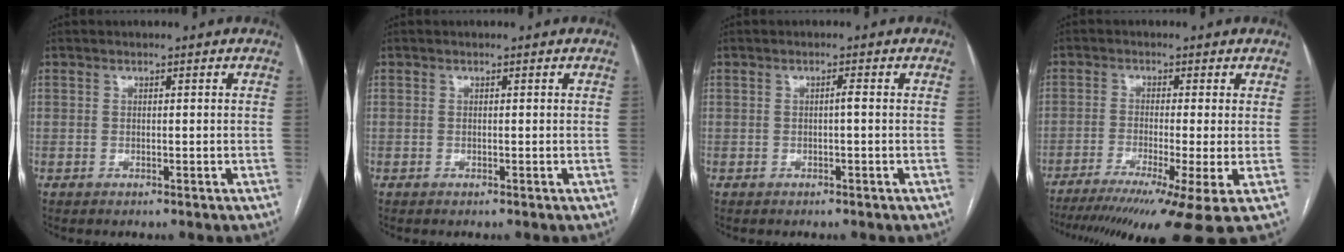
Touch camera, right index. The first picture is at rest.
{"total": 0.0}
{"total": 0.8, "force": [-0.1, 0.0, 0.8], "torque": [-0.012, 0.001, -0.002]}
{"total": 14.2, "force": [-9.8, -1.2, 10.2], "torque": [-0.135, -0.033, -0.154]}